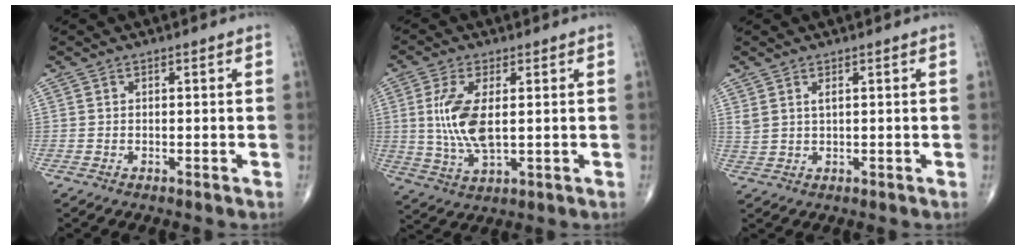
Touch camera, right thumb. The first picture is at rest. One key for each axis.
{"total": 9.9, "fx": 1.1, "fy": 4.1, "fz": 8.9, "tx": -0.196, "ty": -0.012, "tz": 0.028}
{"total": 2.3, "fx": 1.2, "fy": 0.9, "fz": 1.8, "tx": -0.043, "ty": -0.001, "tz": 0.031}